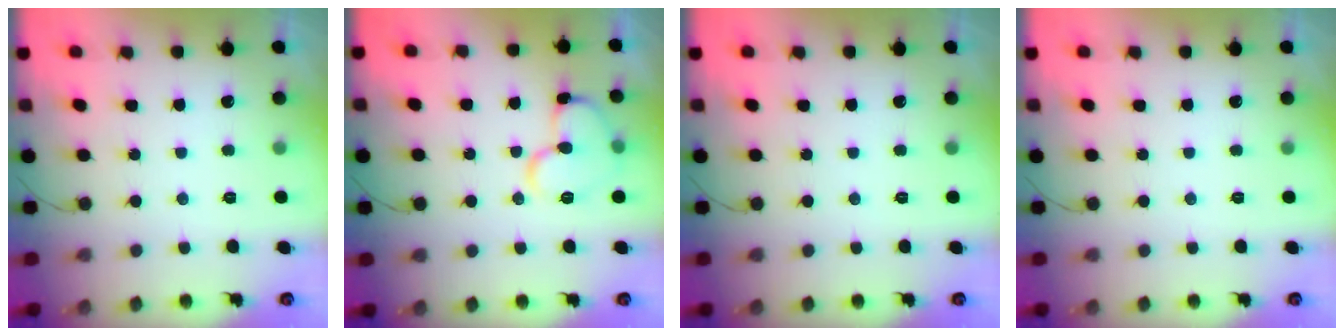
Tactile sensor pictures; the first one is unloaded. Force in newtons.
{"total": 12.1, "press": 12.0, "slide": 1.4}
{"total": 0.0}
{"total": 0.0}